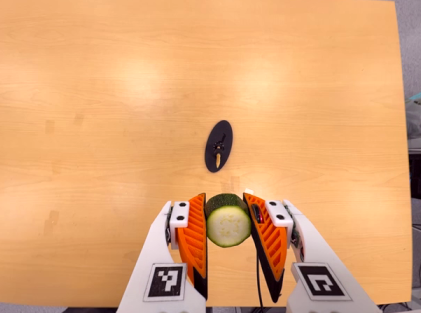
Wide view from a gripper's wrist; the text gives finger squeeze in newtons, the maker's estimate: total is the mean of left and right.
{"total": 10.8, "left": 9.7, "right": 11.9}